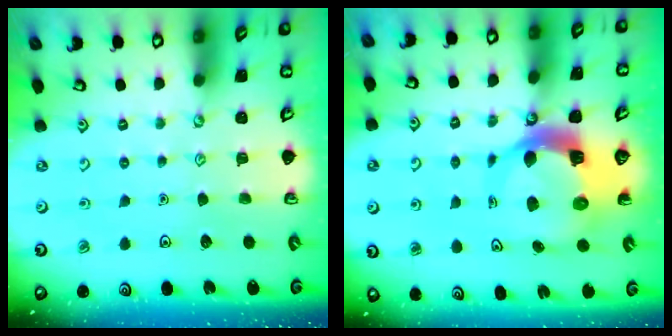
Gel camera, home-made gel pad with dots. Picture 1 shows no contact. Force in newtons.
{"total": 8.8, "press": 8.7, "slide": 1.1}